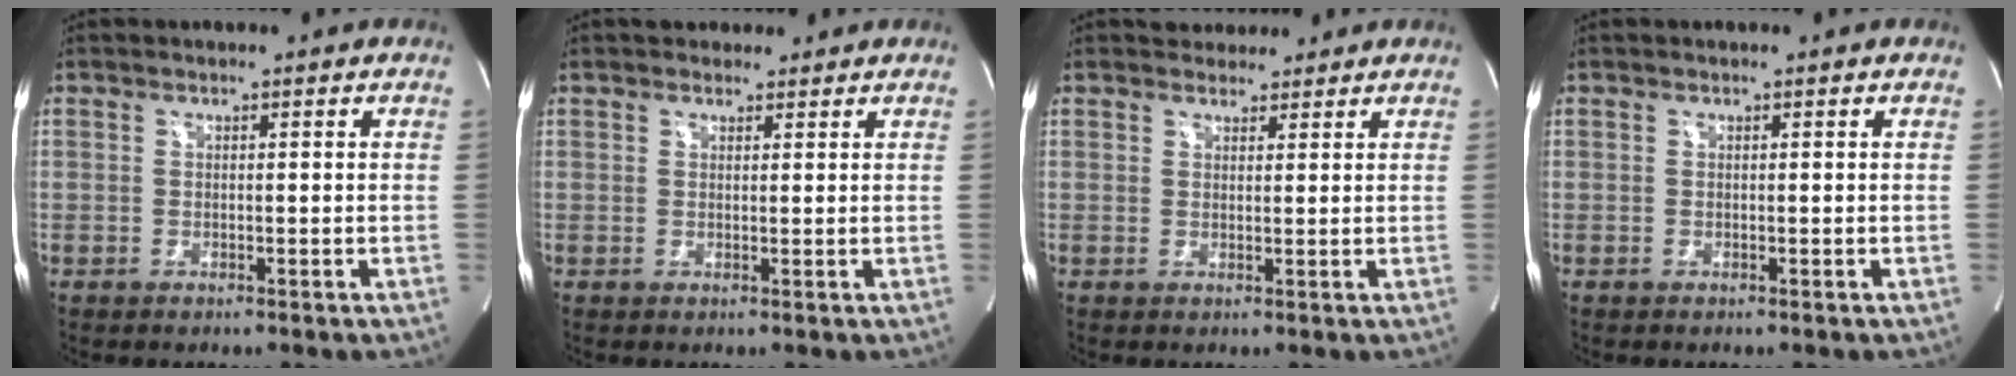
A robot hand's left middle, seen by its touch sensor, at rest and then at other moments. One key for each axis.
{"total": 3.2, "fx": 2.7, "fy": 1.5, "fz": 0.8, "tx": -0.007, "ty": 0.020, "tz": 0.039}
{"total": 3.8, "fx": 3.4, "fy": 1.6, "fz": 0.7, "tx": -0.004, "ty": 0.015, "tz": 0.050}
{"total": 0.0}